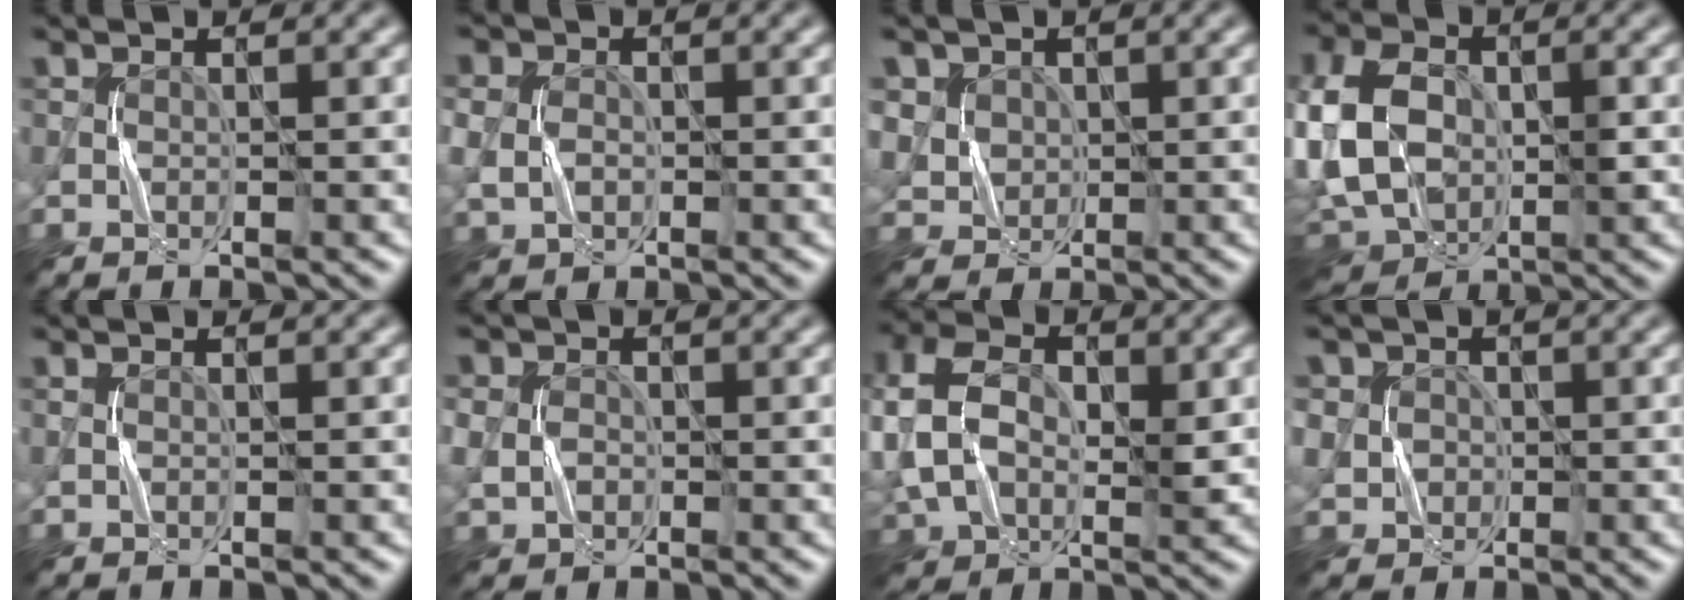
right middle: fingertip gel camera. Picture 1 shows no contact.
{"total": 2.5, "force": [-0.1, 2.1, 1.3], "torque": [-0.031, -0.001, 0.003]}
{"total": 3.5, "force": [1.5, 3.0, 0.7], "torque": [-0.025, 0.009, 0.030]}
{"total": 12.0, "force": [-0.8, 8.5, 8.4], "torque": [-0.180, -0.001, -0.006]}
{"total": 0.0}
{"total": 2.5, "force": [-0.1, 2.2, 1.1], "torque": [-0.017, 0.002, -0.002]}
{"total": 8.5, "force": [1.0, 6.0, 6.0], "torque": [-0.141, 0.012, 0.008]}
{"total": 4.2, "force": [0.4, 4.0, 1.3], "torque": [-0.022, 0.023, -0.016]}